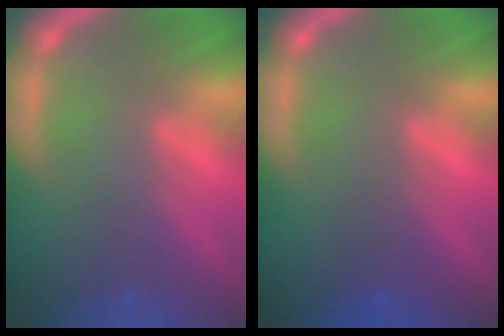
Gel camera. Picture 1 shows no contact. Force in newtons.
{"total": 1.5}